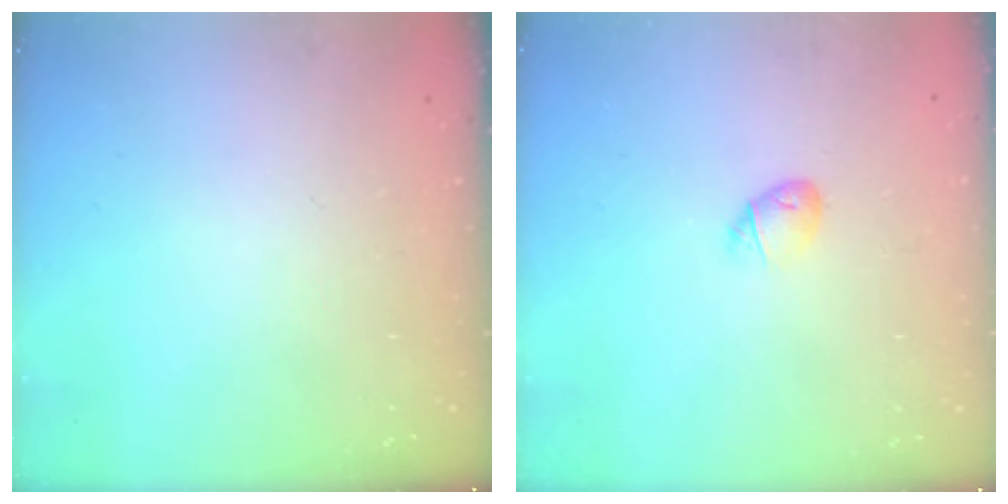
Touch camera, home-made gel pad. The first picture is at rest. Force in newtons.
{"total": 5.2, "press": 5.0, "slide": 1.3}